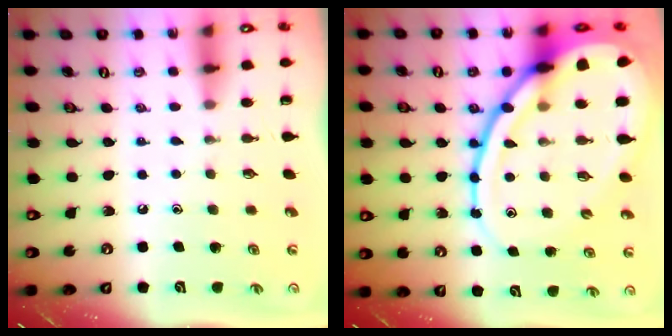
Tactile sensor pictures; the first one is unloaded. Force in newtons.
{"total": 24.0, "press": 23.9, "slide": 2.4}